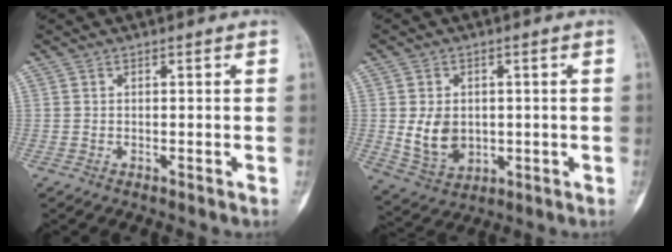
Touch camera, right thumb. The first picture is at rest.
{"total": 7.9, "force": [0.1, 6.0, 5.1], "torque": [-0.072, -0.009, 0.019]}